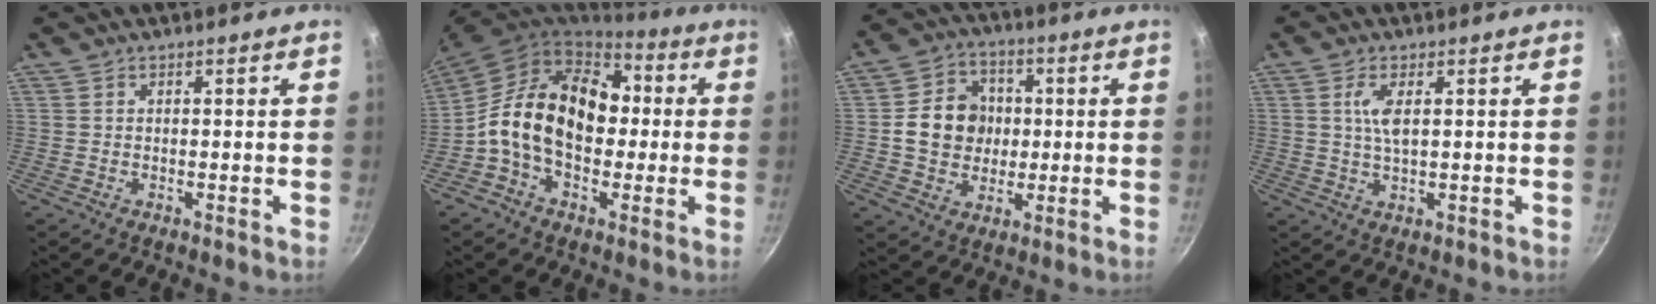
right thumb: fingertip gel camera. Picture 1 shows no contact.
{"total": 18.6, "force": [0.4, 13.2, 13.1], "torque": [-0.188, 0.041, -0.007]}
{"total": 14.6, "force": [0.1, 12.8, 7.0], "torque": [-0.085, 0.026, -0.003]}
{"total": 4.2, "force": [0.9, 1.4, 3.8], "torque": [-0.081, 0.000, 0.019]}